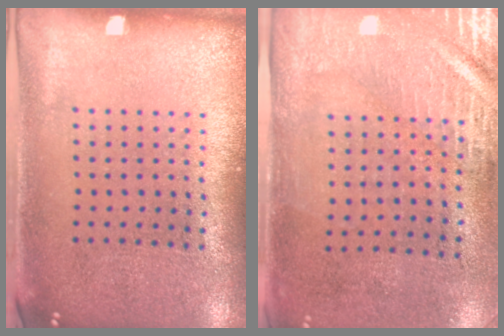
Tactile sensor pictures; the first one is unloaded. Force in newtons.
{"total": 2.9, "press": 2.5, "slide": 1.5}